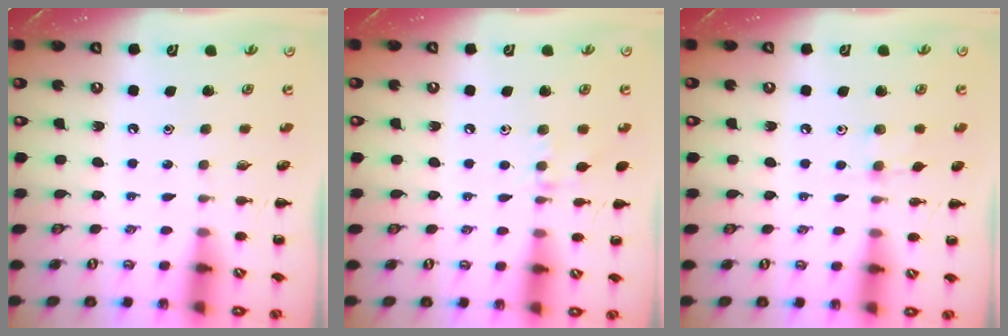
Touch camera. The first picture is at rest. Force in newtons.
{"total": 7.0, "press": 6.7, "slide": 1.9}
{"total": 6.4, "press": 6.1, "slide": 1.9}